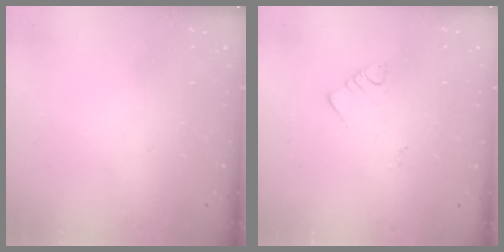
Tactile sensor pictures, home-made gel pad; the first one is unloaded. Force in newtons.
{"total": 3.5, "press": 3.5, "slide": 0.6}